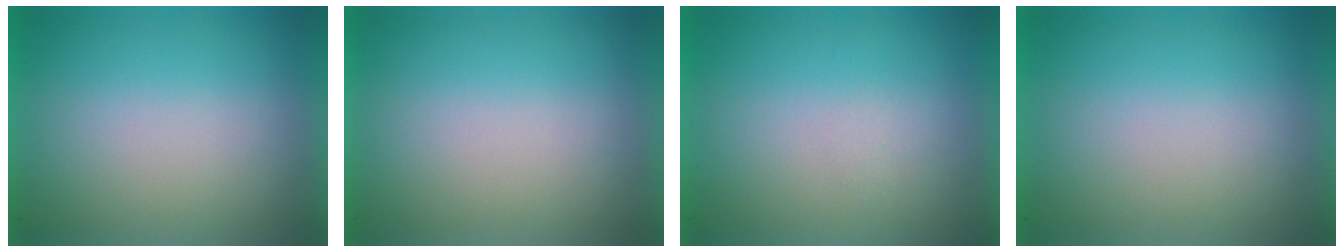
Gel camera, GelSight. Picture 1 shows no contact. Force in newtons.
{"total": 0.0}
{"total": 1.2}
{"total": 0.0}